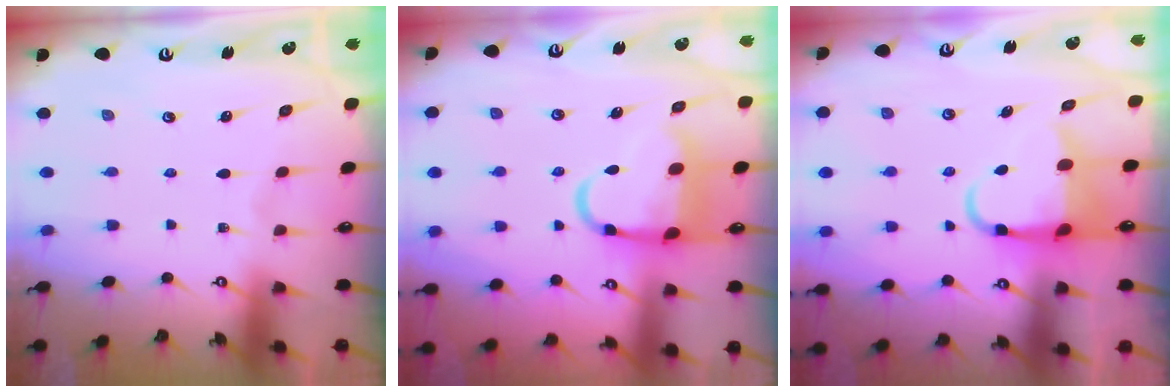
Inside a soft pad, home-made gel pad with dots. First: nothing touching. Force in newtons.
{"total": 11.0, "press": 10.8, "slide": 1.8}
{"total": 6.6, "press": 6.6, "slide": 1.1}